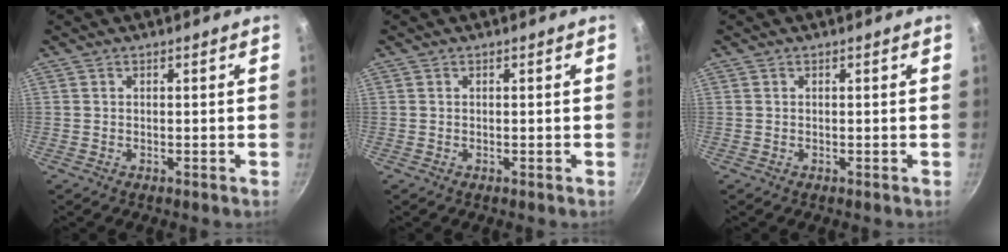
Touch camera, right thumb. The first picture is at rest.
{"total": 0.0}
{"total": 0.0}